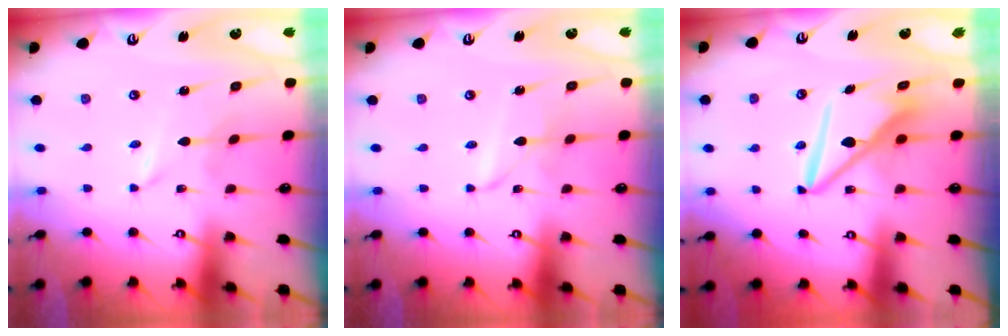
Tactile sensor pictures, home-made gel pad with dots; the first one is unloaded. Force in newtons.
{"total": 2.1, "press": 2.1, "slide": 0.2}
{"total": 8.7, "press": 8.6, "slide": 1.0}